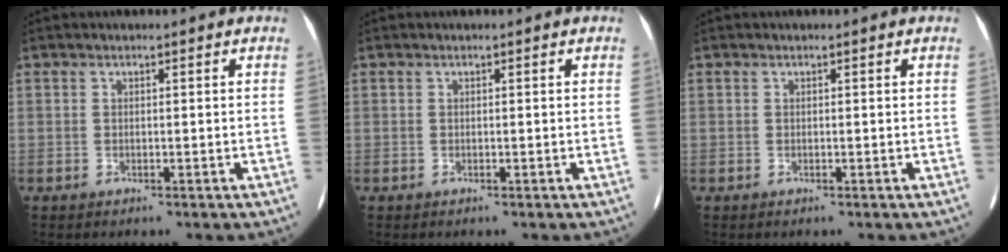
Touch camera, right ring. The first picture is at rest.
{"total": 0.0}
{"total": 0.0}